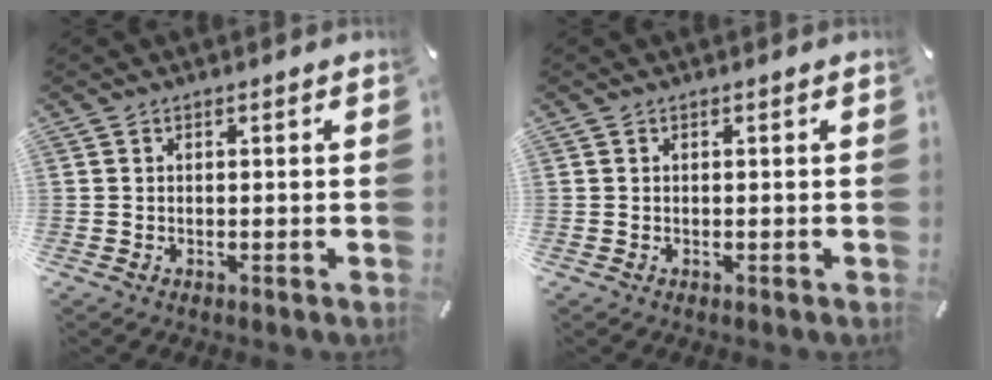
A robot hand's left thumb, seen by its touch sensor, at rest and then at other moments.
{"total": 0.0}